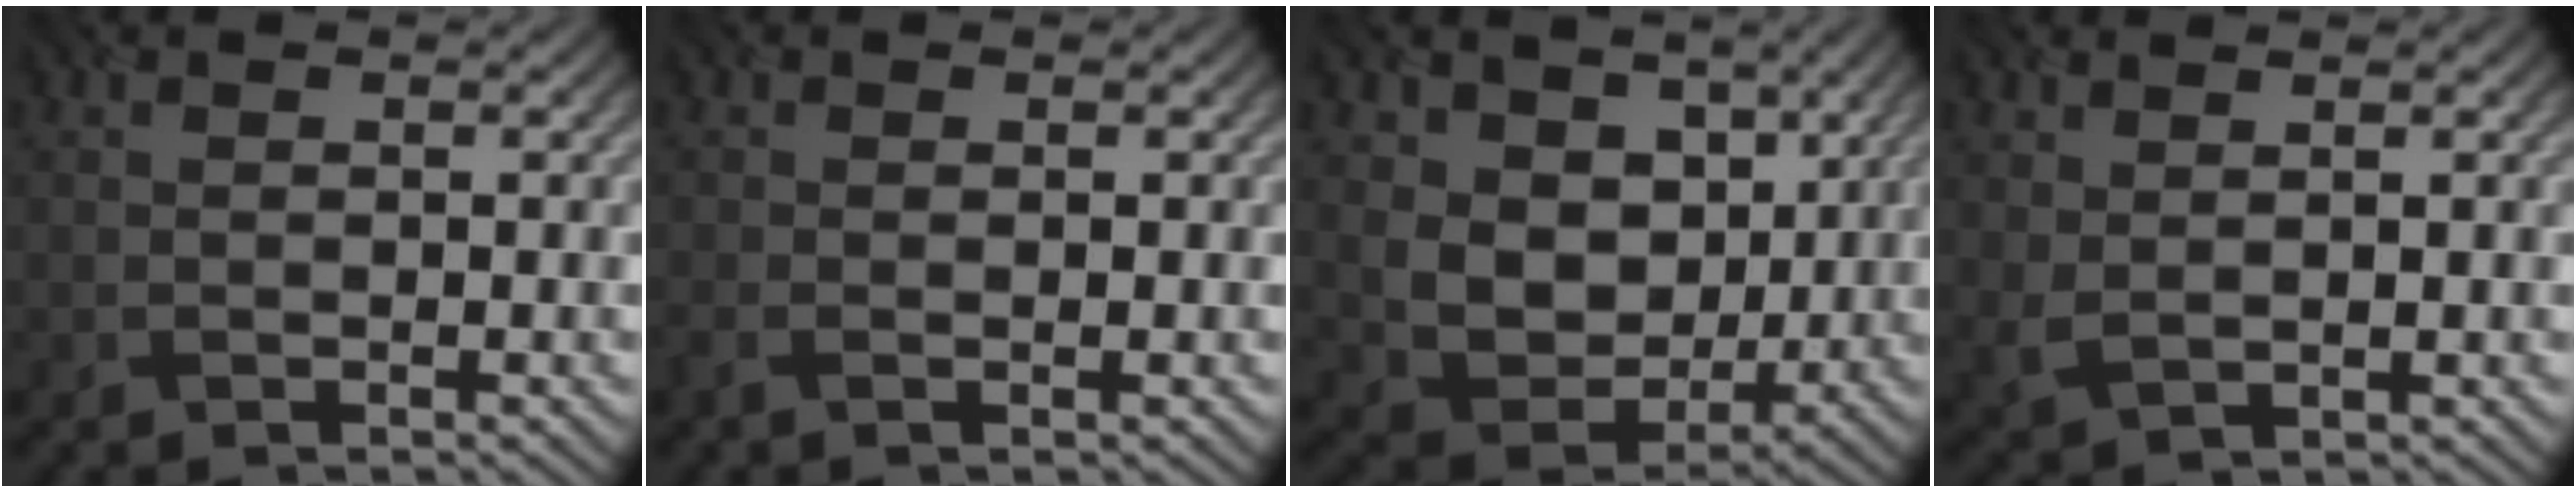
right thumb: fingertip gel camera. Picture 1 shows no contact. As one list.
[{"total": 1.0, "force": [-0.7, 0.2, 0.7], "torque": [-0.020, -0.003, -0.018]}, {"total": 8.3, "force": [2.9, 6.4, 4.4], "torque": [-0.117, -0.015, 0.042]}, {"total": 2.2, "force": [1.3, 0.9, 1.4], "torque": [-0.043, -0.001, 0.032]}]